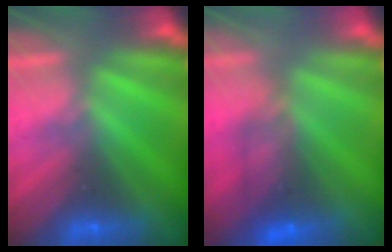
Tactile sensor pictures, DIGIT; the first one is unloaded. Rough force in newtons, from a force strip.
{"total": 5.7}